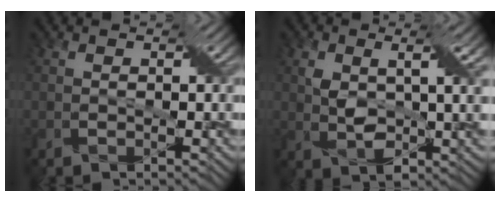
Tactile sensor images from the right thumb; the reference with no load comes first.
{"total": 4.5, "force": [0.9, 1.7, 4.1], "torque": [-0.077, 0.002, 0.020]}